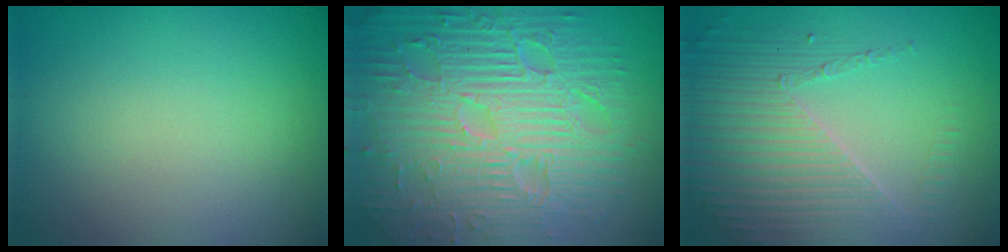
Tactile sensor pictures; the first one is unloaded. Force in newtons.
{"total": 12.2, "press": 7.8, "slide": 9.4}
{"total": 4.5, "press": 3.9, "slide": 2.1}